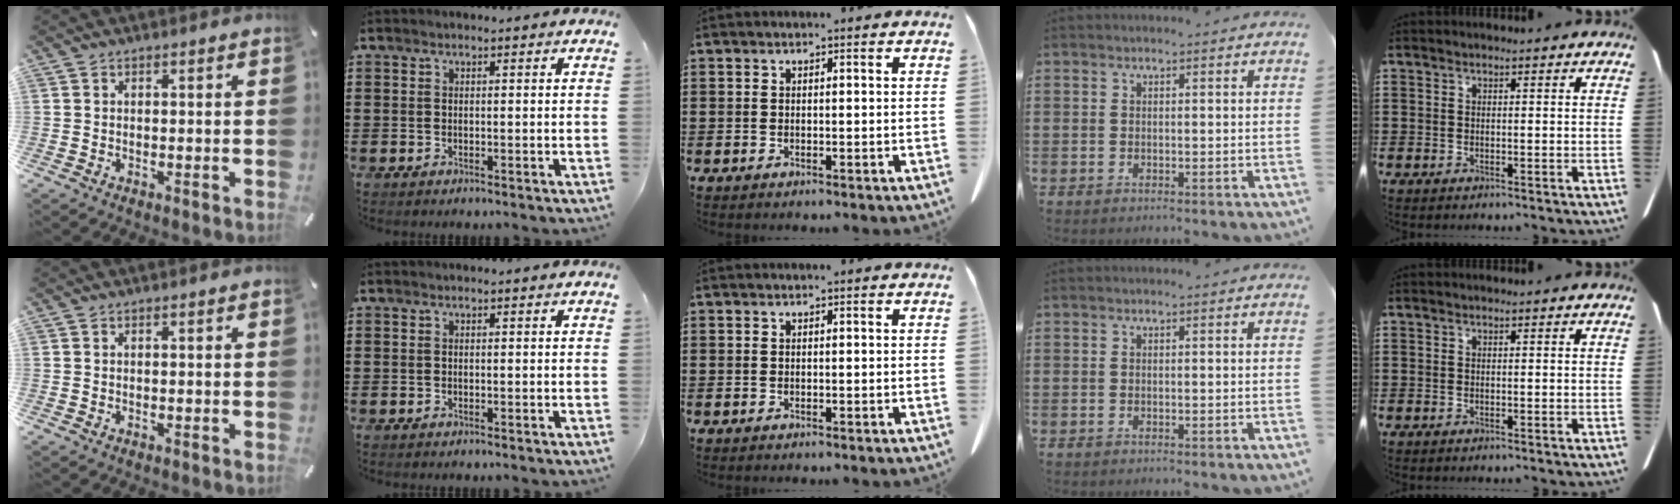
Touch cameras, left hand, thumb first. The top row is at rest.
{}